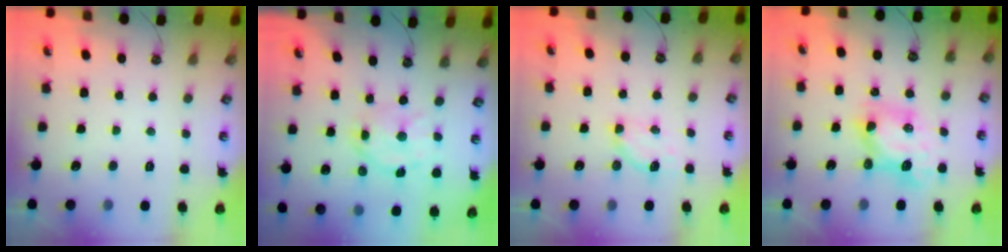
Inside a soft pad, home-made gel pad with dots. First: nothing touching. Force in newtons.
{"total": 11.4, "press": 11.4, "slide": 0.7}
{"total": 4.0, "press": 3.9, "slide": 0.6}
{"total": 8.7, "press": 8.6, "slide": 0.8}